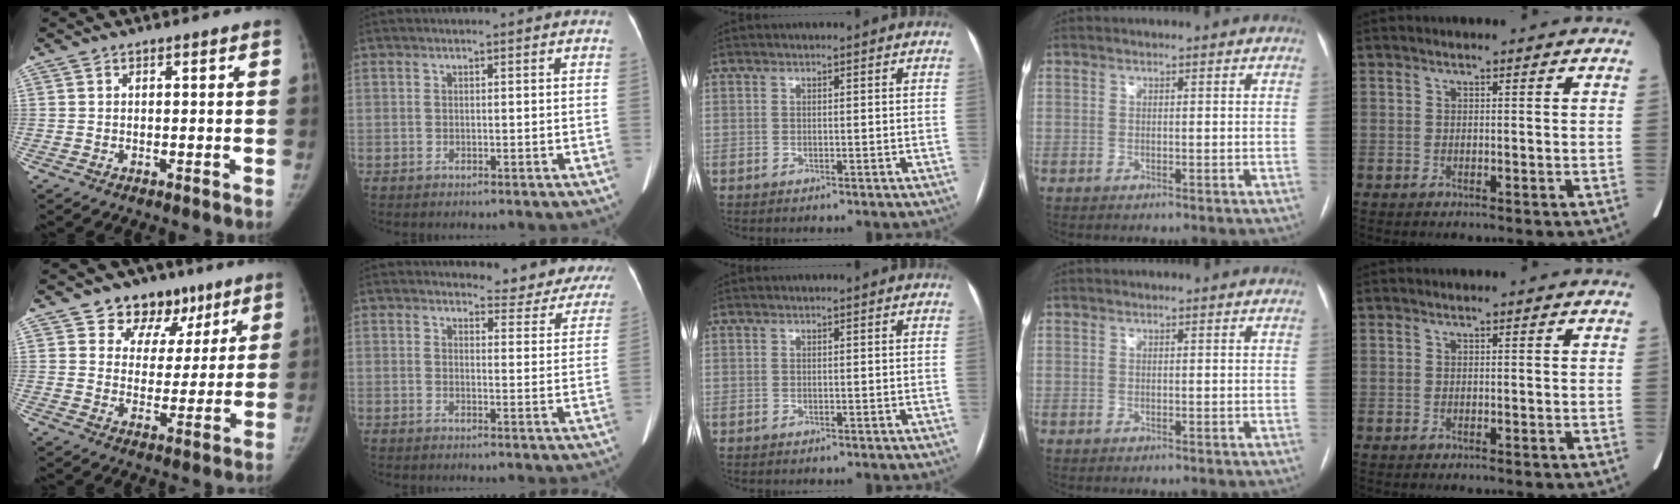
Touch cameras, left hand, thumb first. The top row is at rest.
{"thumb": {"total": 11.2, "force": [6.8, 8.4, 3.2], "torque": [0.008, -0.017, 0.101]}, "index": {"total": 10.0, "force": [9.6, 2.6, 0.3], "torque": [0.029, -0.032, 0.081]}}